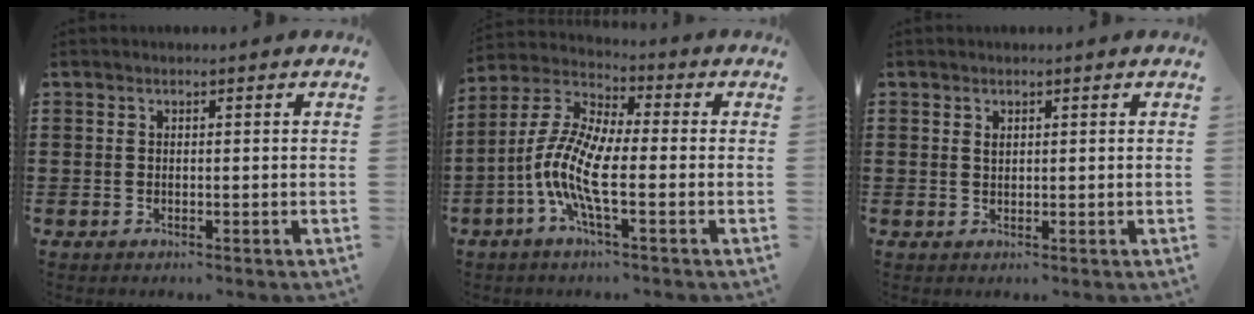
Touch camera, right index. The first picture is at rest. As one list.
[{"total": 10.0, "force": [-2.9, 2.9, 9.1], "torque": [-0.216, -0.015, -0.063]}, {"total": 0.9, "force": [0.5, 0.5, 0.5], "torque": [-0.013, 0.002, 0.009]}]